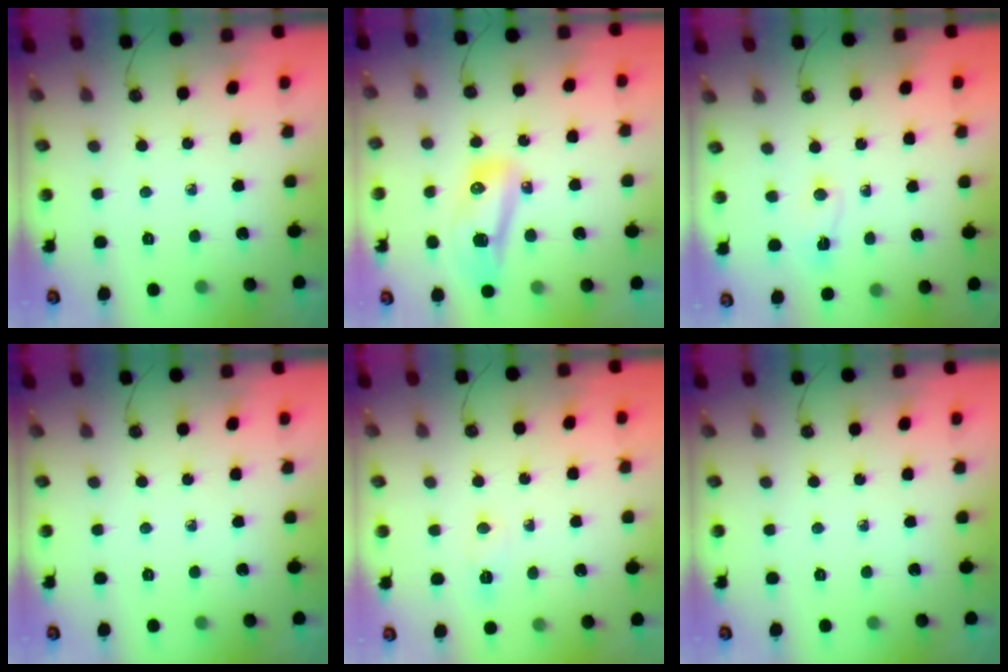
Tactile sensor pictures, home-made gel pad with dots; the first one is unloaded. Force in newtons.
{"total": 18.6, "press": 14.7, "slide": 11.4}
{"total": 2.0, "press": 1.6, "slide": 1.2}
{"total": 0.0}
{"total": 4.5, "press": 4.5, "slide": 0.5}
{"total": 0.0}